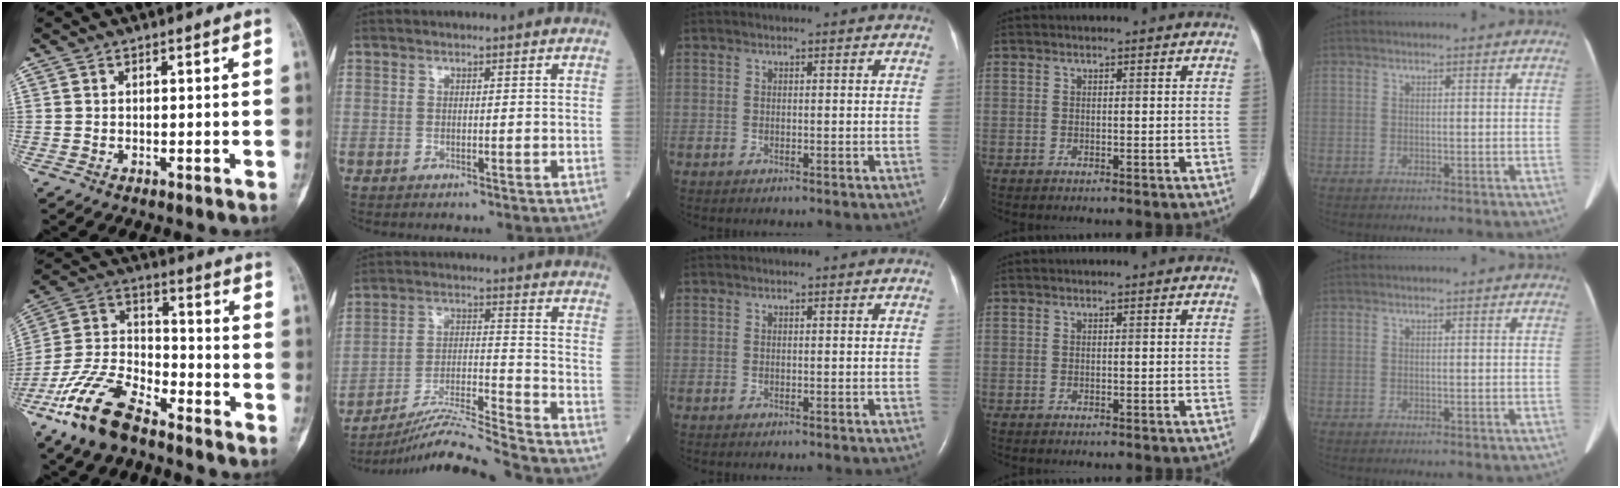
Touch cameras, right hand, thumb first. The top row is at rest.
{"thumb": {"total": 15.6, "force": [-10.5, 6.6, 9.4], "torque": [-0.191, 0.053, -0.209]}, "index": {"total": 17.8, "force": [-16.9, -2.4, 4.8], "torque": [-0.086, -0.003, -0.276]}}